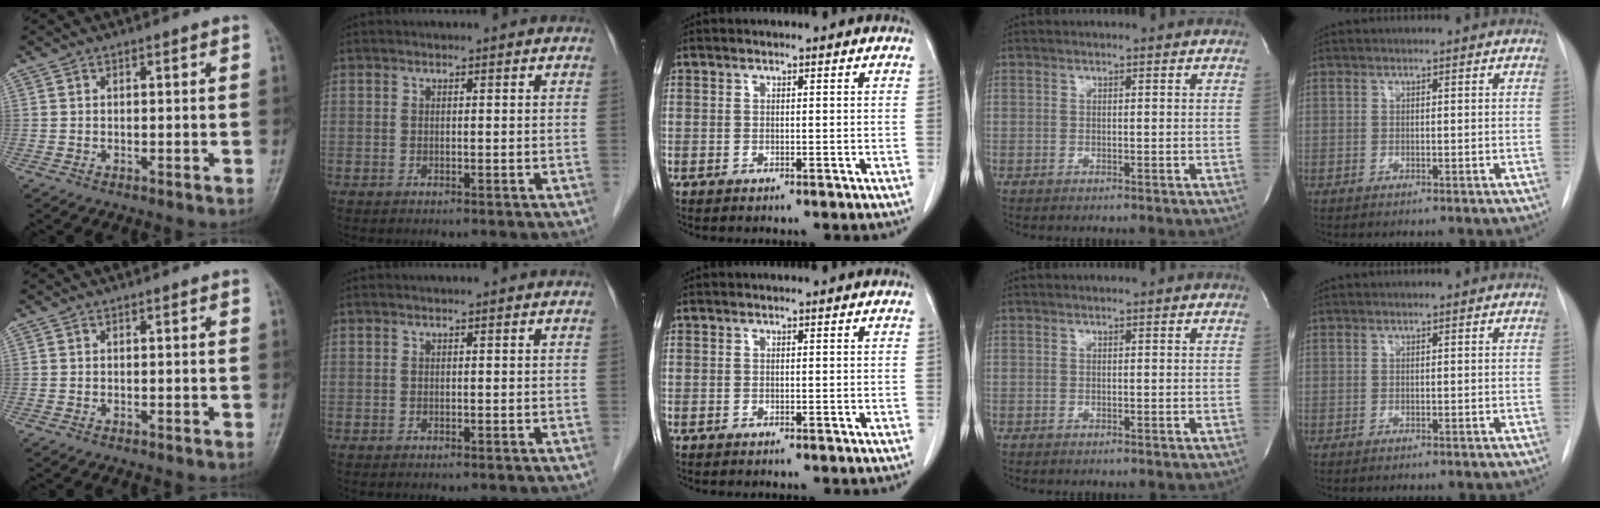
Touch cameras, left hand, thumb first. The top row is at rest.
{}